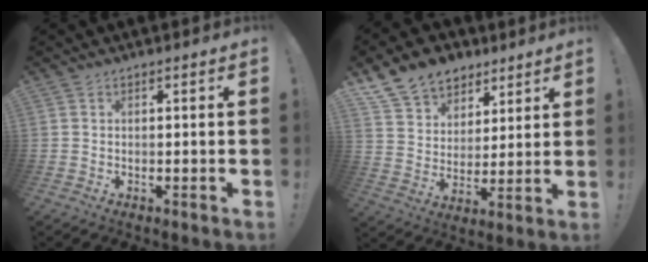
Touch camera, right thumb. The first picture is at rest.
{"total": 13.4, "force": [8.9, 9.2, 3.8], "torque": [-0.063, -0.059, 0.176]}